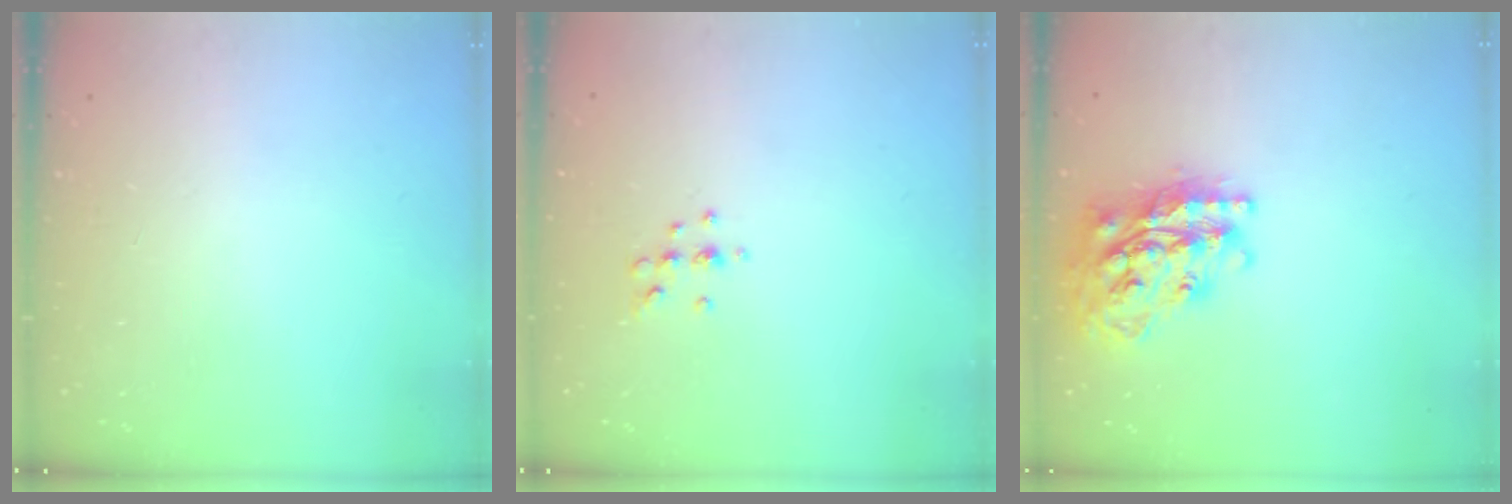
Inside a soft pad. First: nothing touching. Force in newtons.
{"total": 4.8, "press": 4.4, "slide": 1.8}
{"total": 22.9, "press": 22.9, "slide": 1.8}